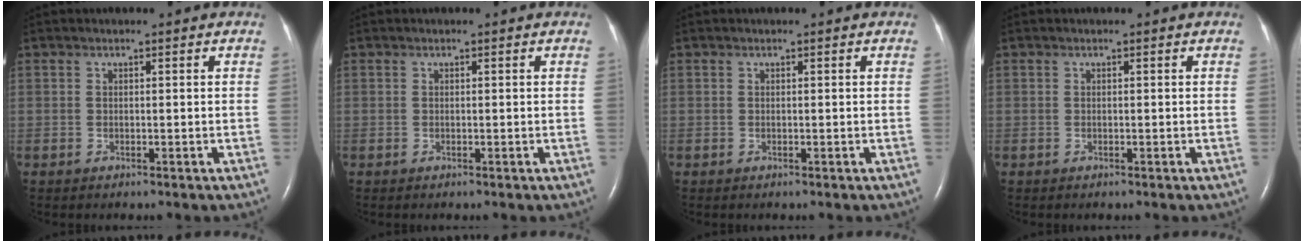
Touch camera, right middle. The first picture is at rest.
{"total": 0.0}
{"total": 0.0}
{"total": 0.0}